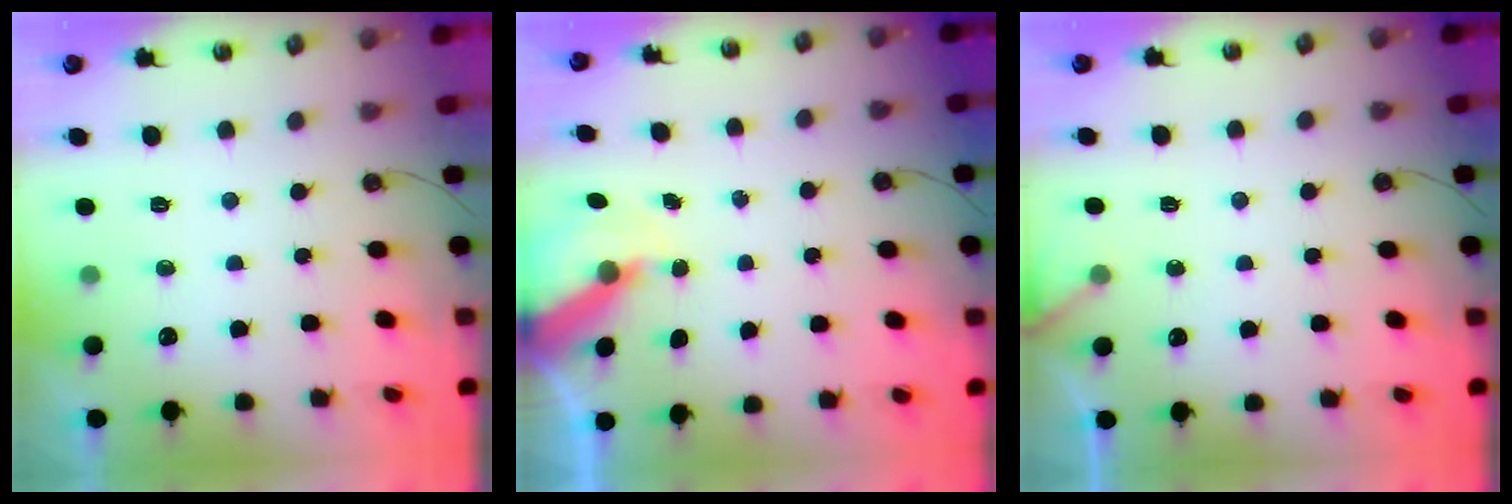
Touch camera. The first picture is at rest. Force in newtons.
{"total": 8.2, "press": 8.1, "slide": 0.9}
{"total": 2.3, "press": 2.3, "slide": 0.1}